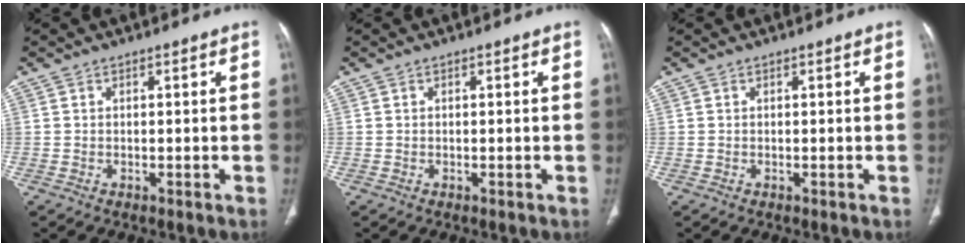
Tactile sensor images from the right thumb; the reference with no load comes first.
{"total": 0.0}
{"total": 0.0}